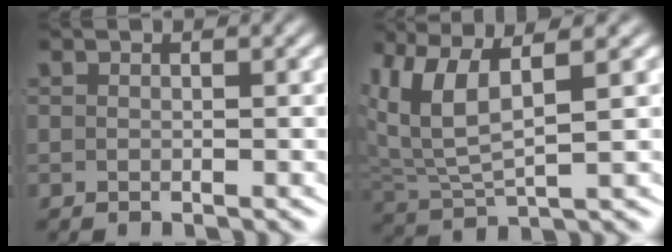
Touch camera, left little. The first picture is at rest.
{"total": 7.3, "force": [2.4, 4.6, 5.2], "torque": [-0.134, 0.001, 0.044]}